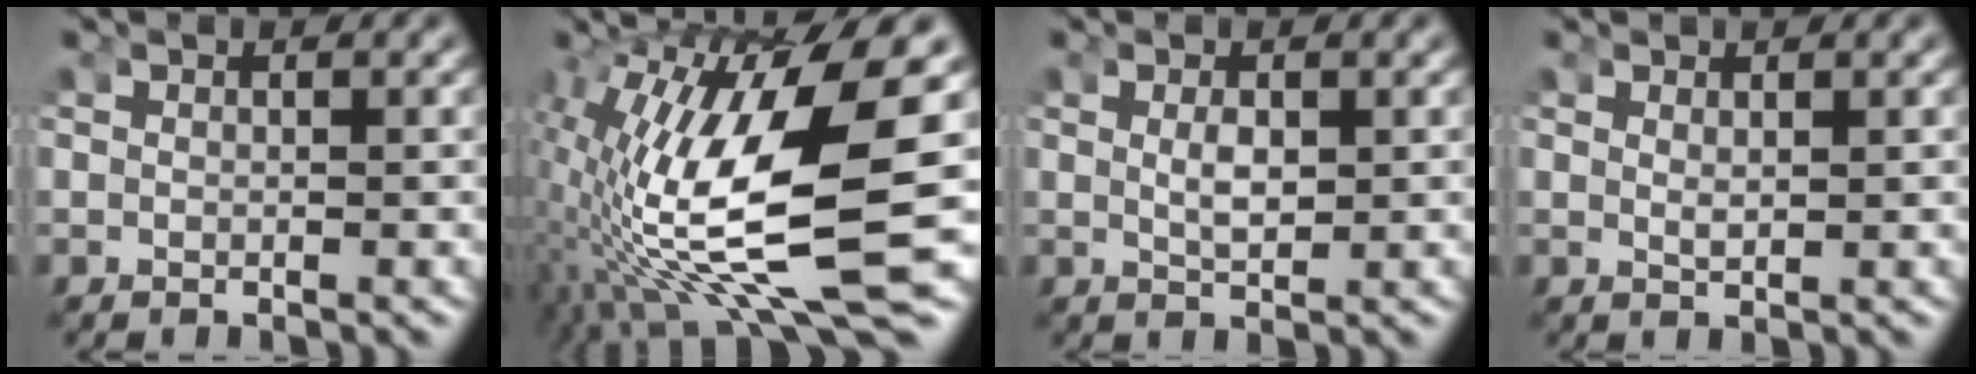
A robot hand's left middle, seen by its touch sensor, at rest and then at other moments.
{"total": 15.9, "force": [-2.9, 6.8, 14.1], "torque": [-0.245, -0.023, -0.028]}
{"total": 1.9, "force": [0.2, 0.6, 1.8], "torque": [-0.037, -0.013, 0.014]}
{"total": 0.7, "force": [0.4, -0.2, 0.5], "torque": [-0.018, -0.011, 0.017]}